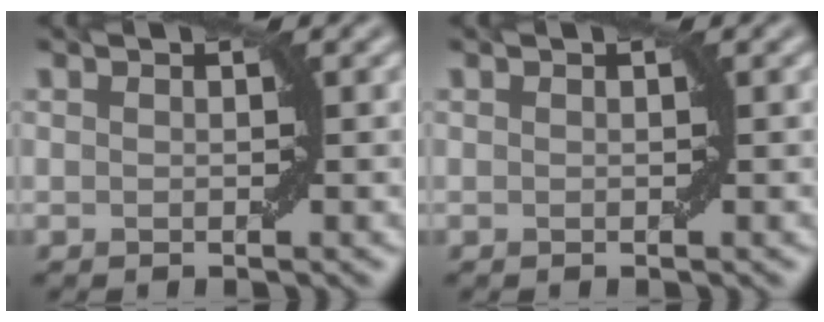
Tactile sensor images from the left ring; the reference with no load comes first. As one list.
[{"total": 0.0}]